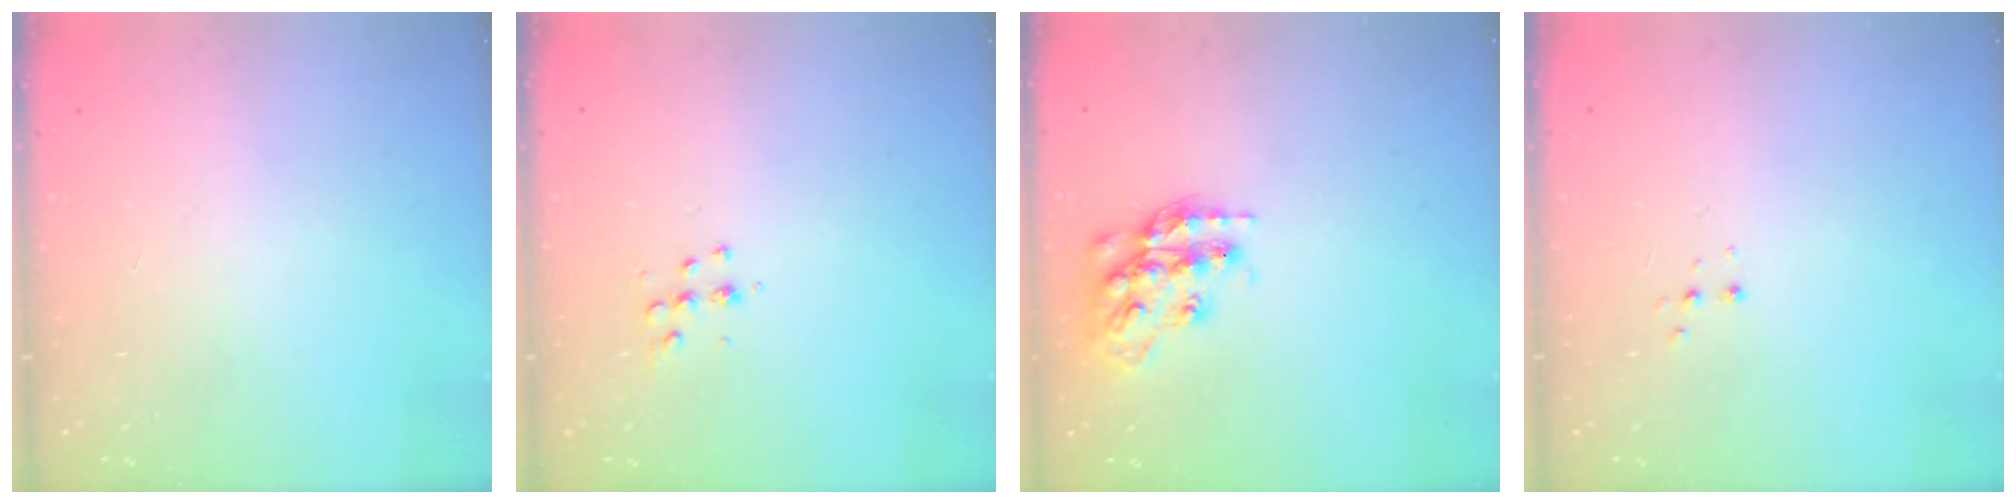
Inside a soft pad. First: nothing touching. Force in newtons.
{"total": 5.5, "press": 5.5, "slide": 0.4}
{"total": 14.9, "press": 14.8, "slide": 0.8}
{"total": 2.7, "press": 2.7, "slide": 0.5}